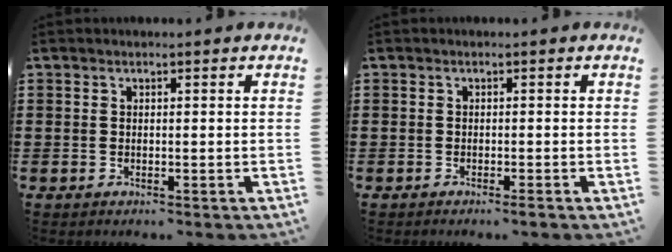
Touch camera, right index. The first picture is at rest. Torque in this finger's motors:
{"motor_torque": [0.42, 0.13, 0.05, 0.01]}